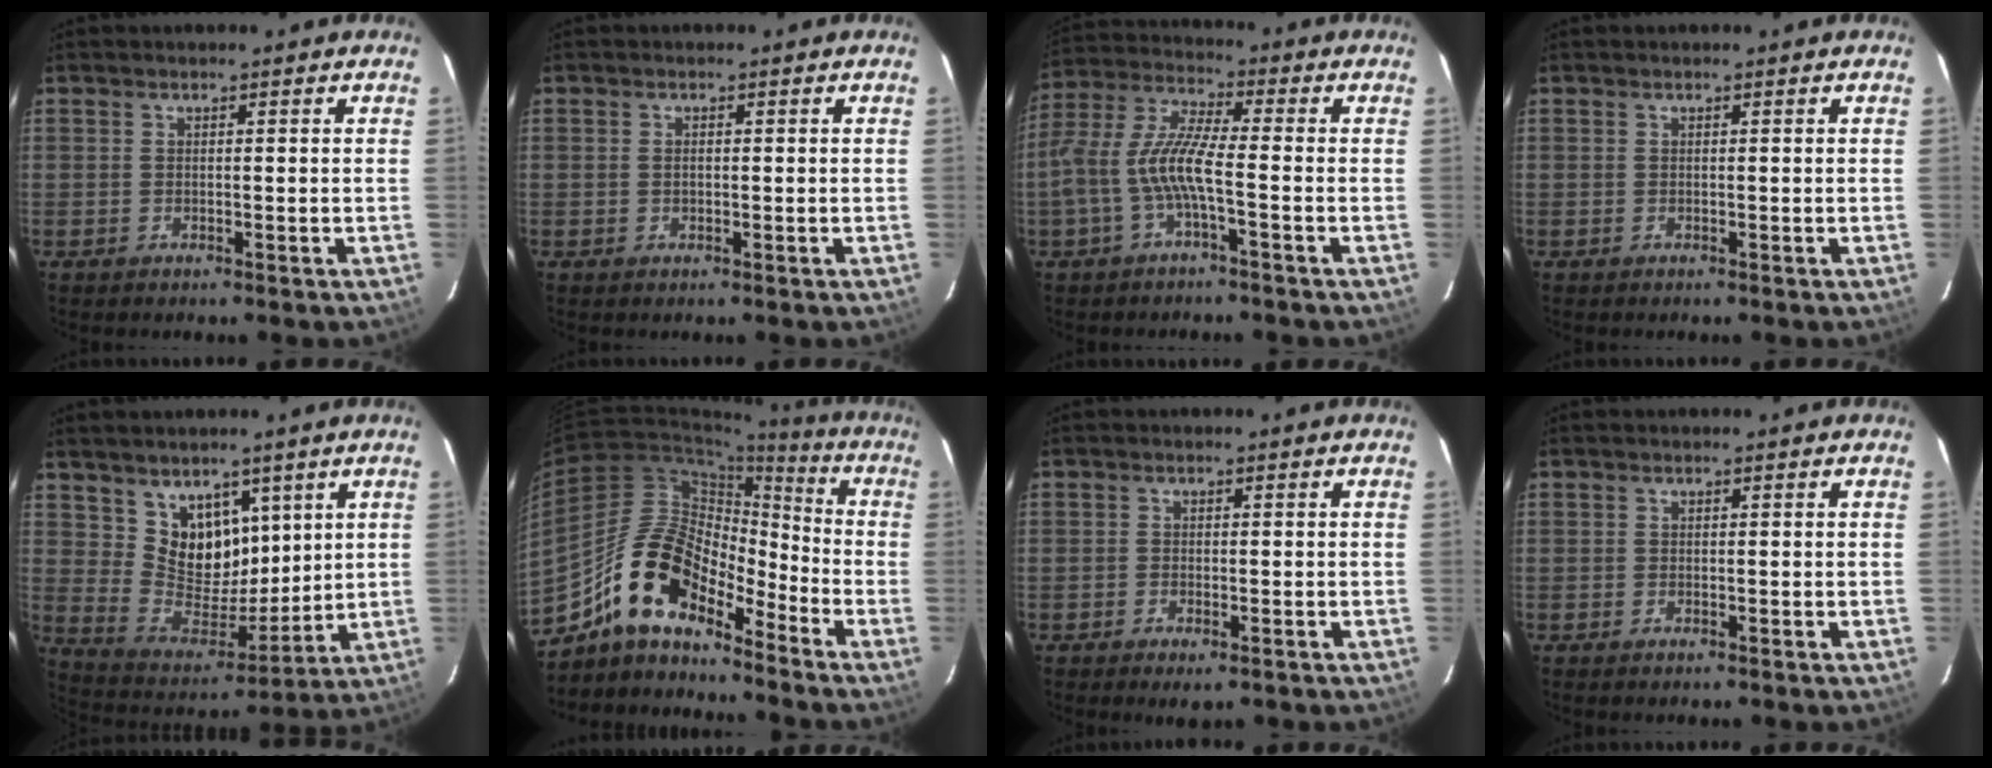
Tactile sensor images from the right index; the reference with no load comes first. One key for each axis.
{"total": 1.3, "fx": 0.0, "fy": 0.8, "fz": 1.0, "tx": -0.018, "ty": 0.002, "tz": 0.000}
{"total": 9.4, "fx": -2.7, "fy": 1.6, "fz": 8.9, "tx": -0.203, "ty": 0.007, "tz": -0.051}
{"total": 0.0}
{"total": 11.6, "fx": 6.2, "fy": 8.4, "fz": 5.0, "tx": -0.085, "ty": -0.005, "tz": 0.132}
{"total": 14.3, "fx": -11.1, "fy": 5.6, "fz": 7.0, "tx": -0.124, "ty": 0.020, "tz": -0.214}
{"total": 2.7, "fx": -1.7, "fy": 1.2, "fz": 1.7, "tx": -0.041, "ty": -0.005, "tz": -0.030}
{"total": 0.5, "fx": -0.4, "fy": 0.2, "fz": 0.2, "tx": -0.005, "ty": -0.001, "tz": -0.009}